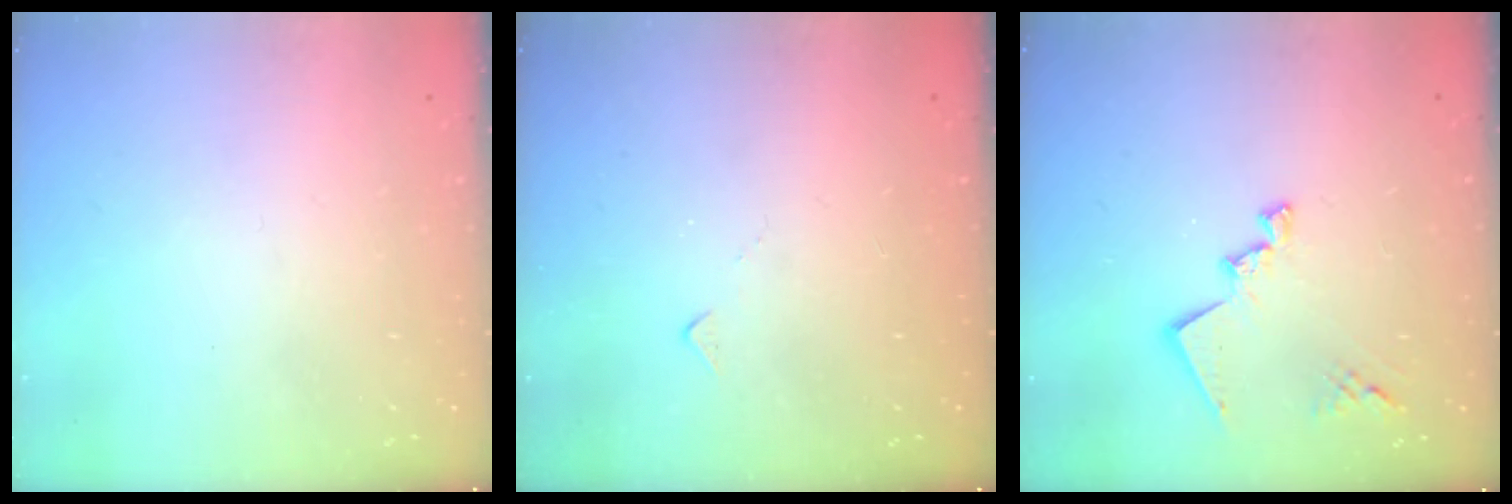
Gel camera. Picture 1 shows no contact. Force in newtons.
{"total": 5.9, "press": 5.9, "slide": 0.6}
{"total": 14.0, "press": 13.9, "slide": 0.9}